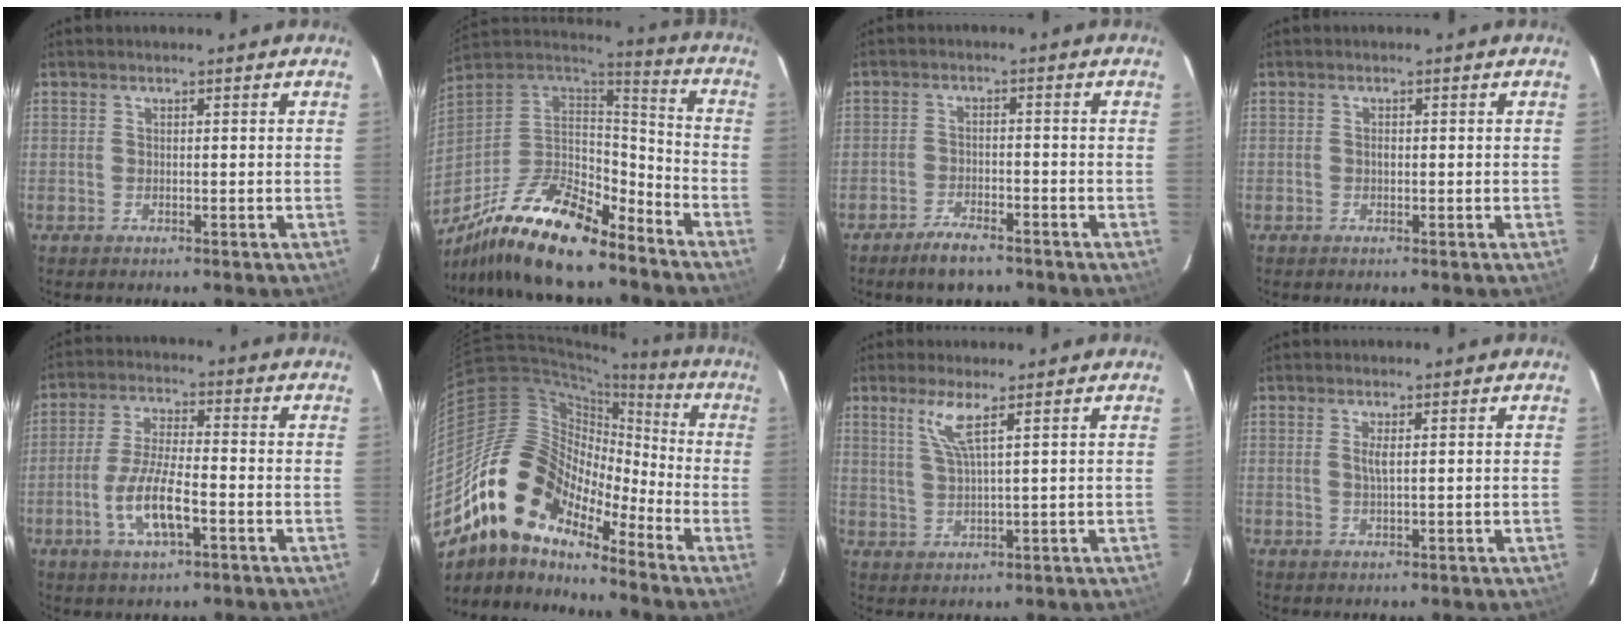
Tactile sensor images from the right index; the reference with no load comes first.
{"total": 22.6, "force": [-16.9, 7.3, 13.2], "torque": [-0.266, -0.025, -0.298]}
{"total": 5.5, "force": [-4.4, 1.9, 2.8], "torque": [-0.070, 0.000, -0.075]}
{"total": 0.7, "force": [-0.1, 0.4, 0.5], "torque": [-0.008, 0.003, -0.003]}
{"total": 9.5, "force": [-3.7, 2.6, 8.4], "torque": [-0.171, -0.006, -0.069]}
{"total": 17.0, "force": [-12.4, 8.1, 8.5], "torque": [-0.153, 0.006, -0.245]}
{"total": 4.7, "force": [2.5, -0.2, 4.0], "torque": [-0.083, -0.004, 0.054]}
{"total": 1.8, "force": [0.4, 0.1, 1.7], "torque": [-0.033, -0.001, 0.006]}